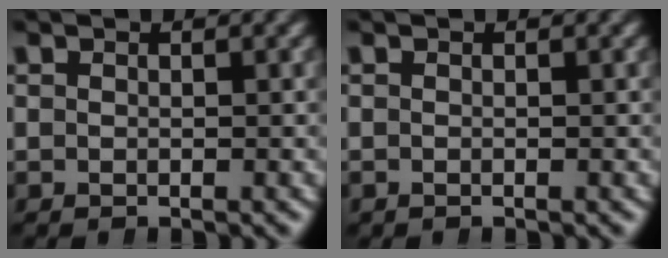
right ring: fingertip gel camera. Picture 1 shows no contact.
{"total": 0.0}